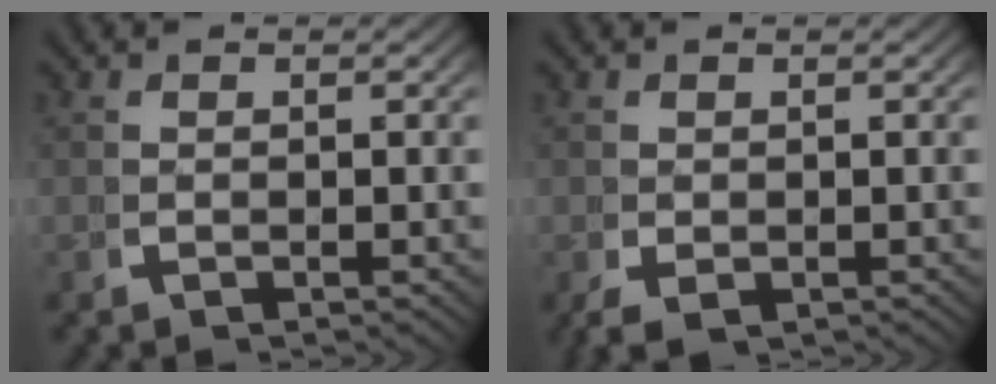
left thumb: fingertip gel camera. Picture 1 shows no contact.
{"total": 1.8, "force": [-0.6, 1.2, 1.1], "torque": [-0.031, -0.017, 0.002]}